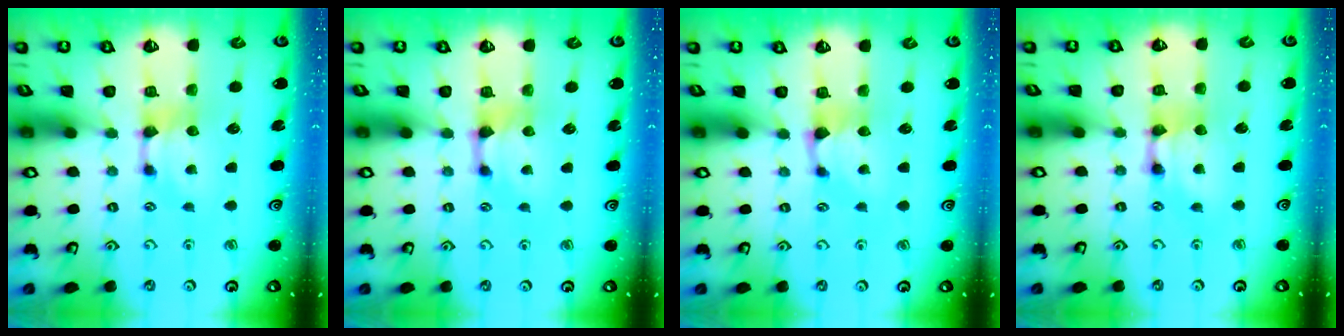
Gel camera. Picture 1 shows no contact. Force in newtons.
{"total": 0.9, "press": 0.6, "slide": 0.6}
{"total": 0.8, "press": 0.2, "slide": 0.8}
{"total": 2.2, "press": 2.2, "slide": 0.1}